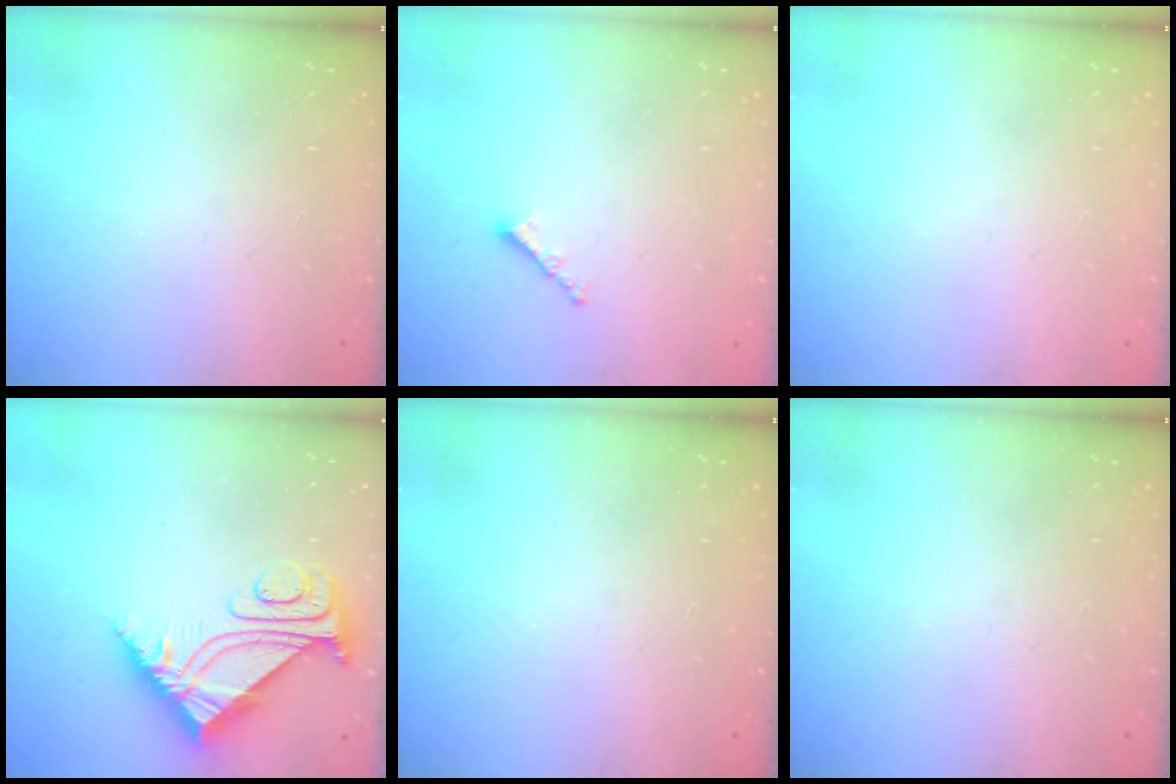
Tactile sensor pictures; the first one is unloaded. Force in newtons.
{"total": 1.8, "press": 1.7, "slide": 0.5}
{"total": 0.0}
{"total": 8.0, "press": 8.0, "slide": 1.0}
{"total": 0.0}
{"total": 0.0}